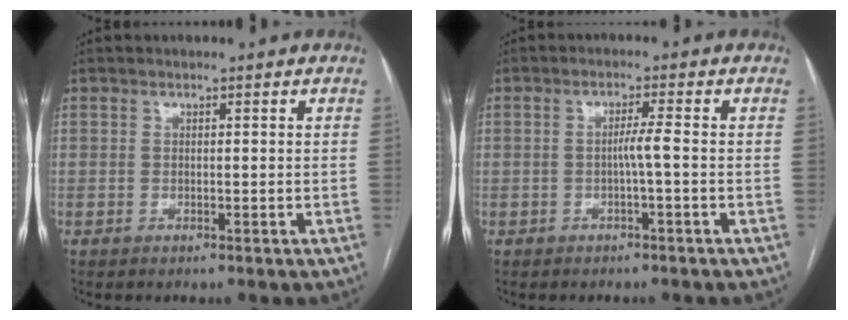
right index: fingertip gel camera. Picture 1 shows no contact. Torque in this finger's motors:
{"motor_torque": [0.77, -0.21, 0.26, 0.09]}